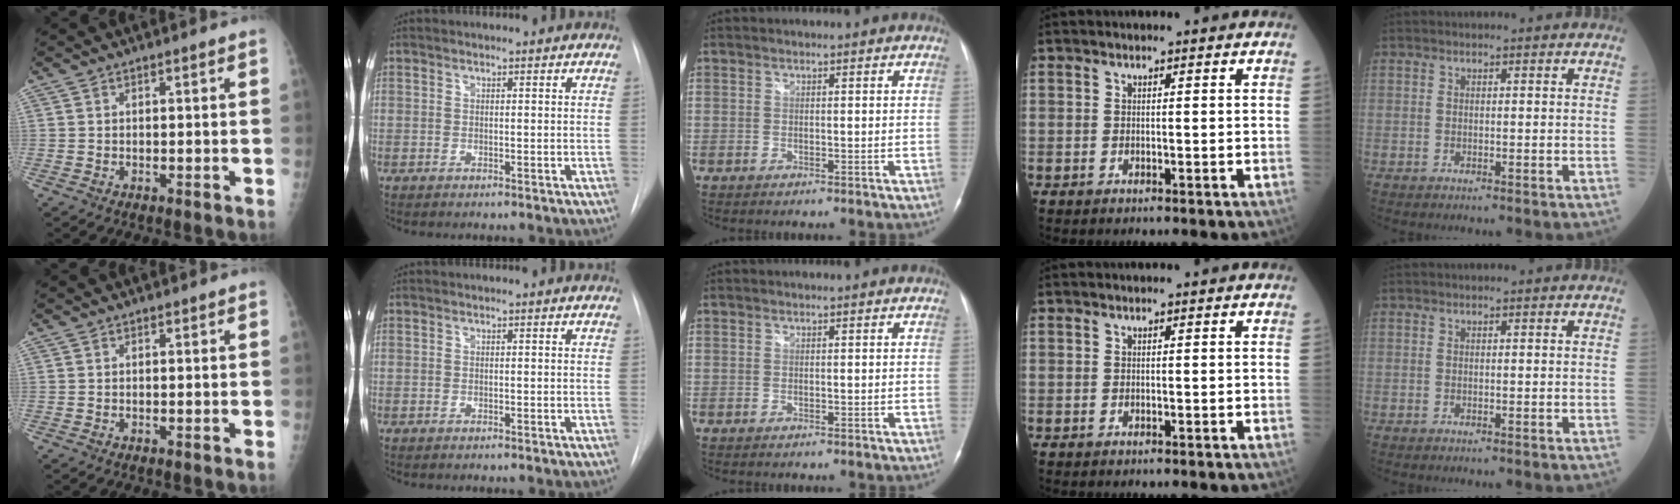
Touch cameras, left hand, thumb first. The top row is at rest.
{}